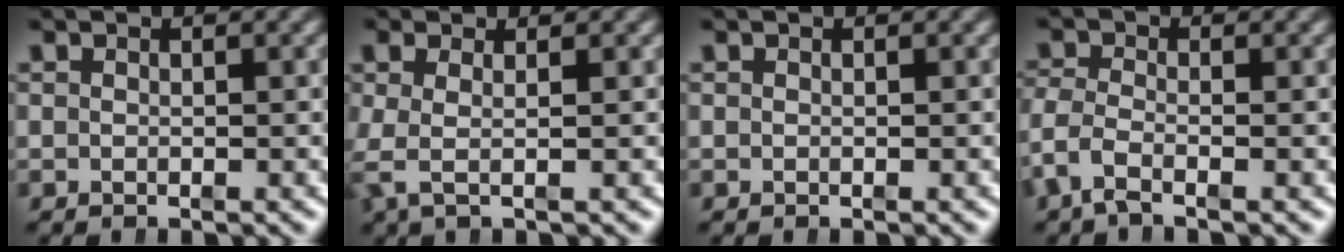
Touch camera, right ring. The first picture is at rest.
{"total": 3.1, "force": [0.4, 1.4, 2.7], "torque": [-0.074, -0.005, 0.010]}
{"total": 0.0}
{"total": 3.3, "force": [-1.5, 2.0, 2.1], "torque": [-0.065, -0.018, -0.022]}